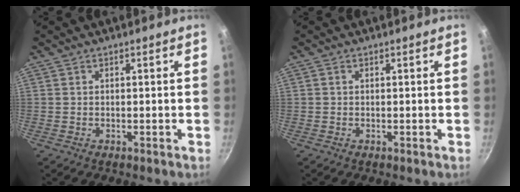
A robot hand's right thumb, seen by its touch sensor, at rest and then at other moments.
{"total": 0.0}